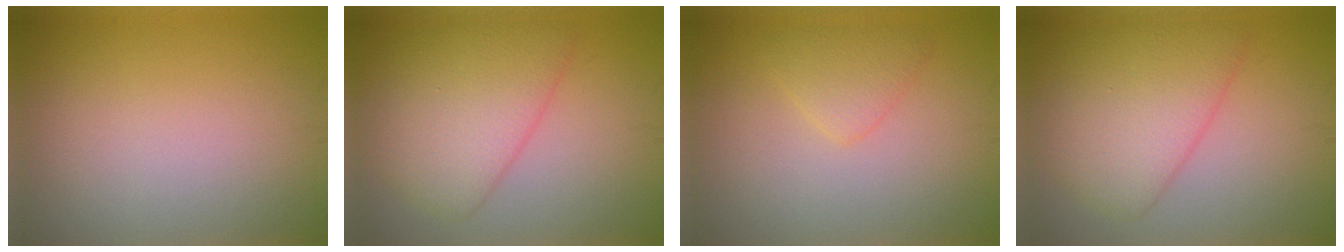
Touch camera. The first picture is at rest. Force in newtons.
{"total": 6.1, "press": 6.1, "slide": 0.4}
{"total": 2.0, "press": 2.0, "slide": 0.0}
{"total": 6.1, "press": 6.1, "slide": 0.4}